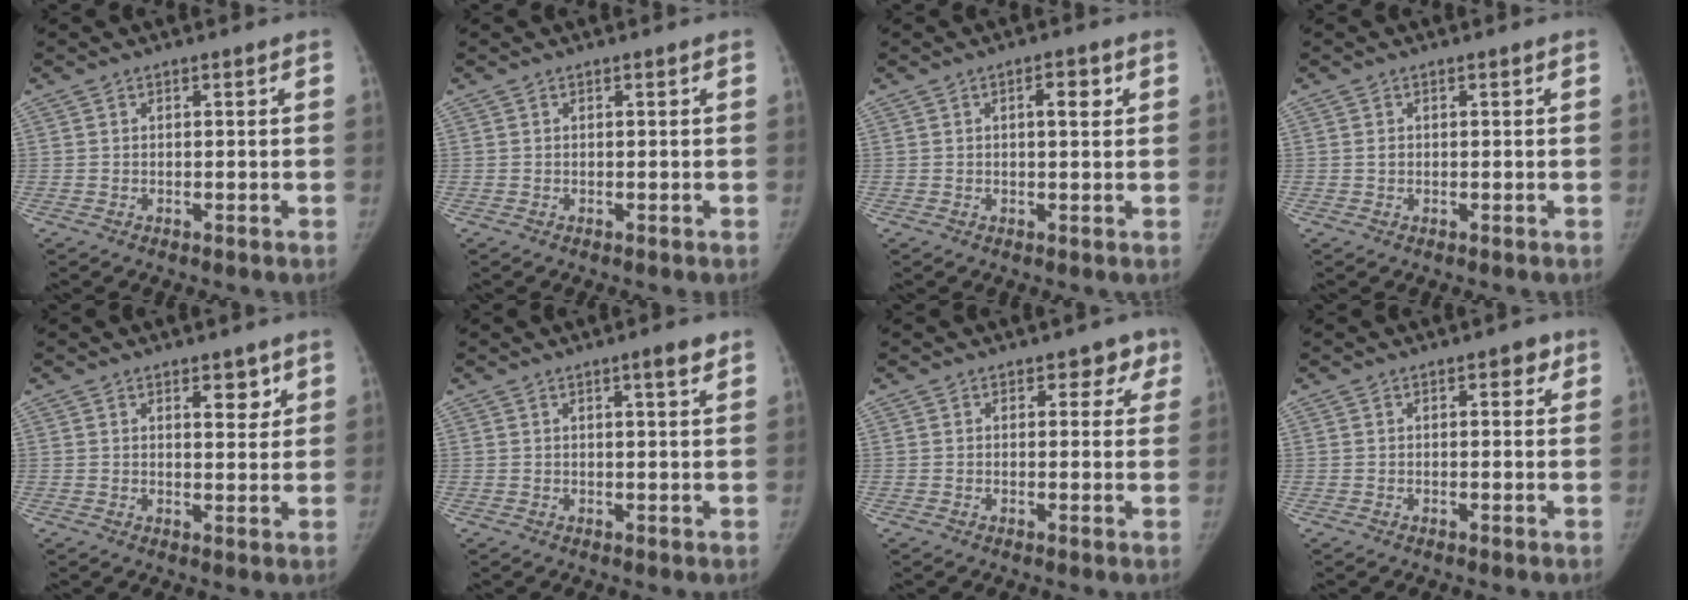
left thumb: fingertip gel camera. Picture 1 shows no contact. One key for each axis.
{"total": 0.0}
{"total": 3.1, "fx": 1.0, "fy": 1.3, "fz": 2.7, "tx": -0.033, "ty": 0.001, "tz": 0.012}
{"total": 0.7, "fx": 0.0, "fy": 0.6, "fz": 0.4, "tx": -0.004, "ty": 0.001, "tz": 0.001}
{"total": 3.9, "fx": 2.2, "fy": 2.0, "fz": 2.5, "tx": -0.008, "ty": -0.014, "tz": 0.030}
{"total": 2.9, "fx": 1.7, "fy": 0.3, "fz": 2.3, "tx": -0.033, "ty": -0.009, "tz": 0.025}
{"total": 3.6, "fx": 1.9, "fy": 2.6, "fz": 1.4, "tx": 0.026, "ty": -0.003, "tz": 0.015}
{"total": 2.1, "fx": 0.9, "fy": 1.3, "fz": 1.4, "tx": -0.001, "ty": 0.001, "tz": 0.007}